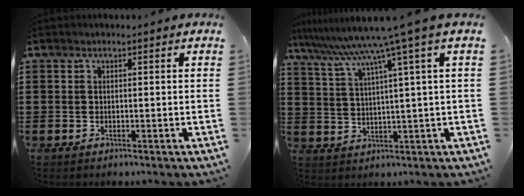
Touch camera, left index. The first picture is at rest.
{"total": 8.9, "force": [5.9, -1.5, 6.6], "torque": [-0.148, -0.037, 0.090]}